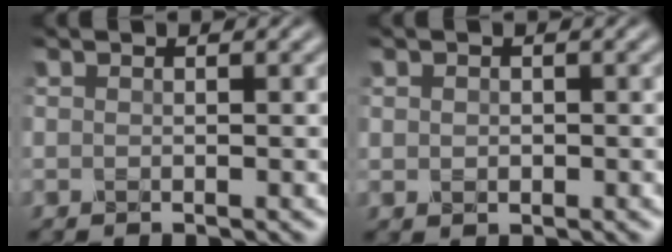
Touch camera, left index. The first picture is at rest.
{"total": 0.7, "force": [0.1, 0.7, 0.3], "torque": [-0.005, 0.001, 0.000]}